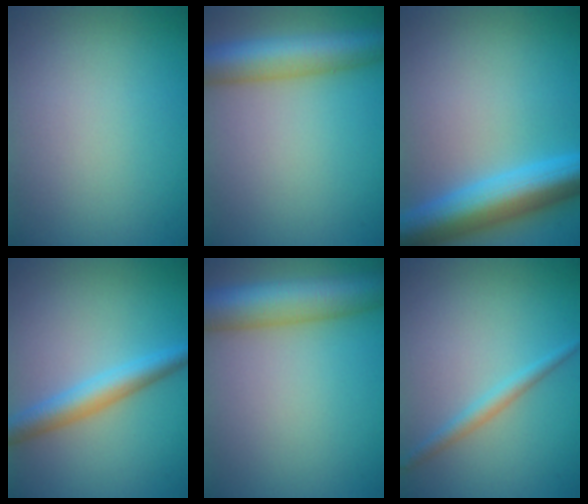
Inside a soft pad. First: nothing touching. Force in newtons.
{"total": 7.4, "press": 7.4, "slide": 0.4}
{"total": 8.4, "press": 8.4, "slide": 0.2}
{"total": 3.9, "press": 3.9, "slide": 0.1}
{"total": 8.4, "press": 8.4, "slide": 0.3}
{"total": 1.7, "press": 1.7, "slide": 0.0}